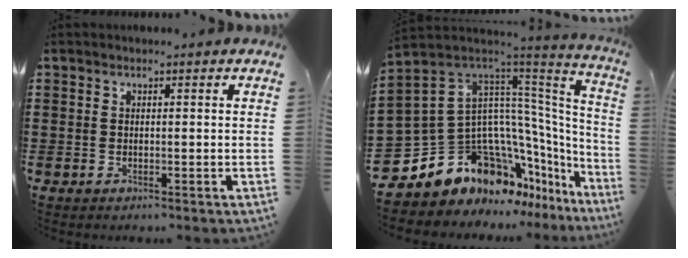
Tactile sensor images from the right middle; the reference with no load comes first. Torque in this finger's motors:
{"motor_torque": [1.71, -0.43, 0.82, 0.21]}